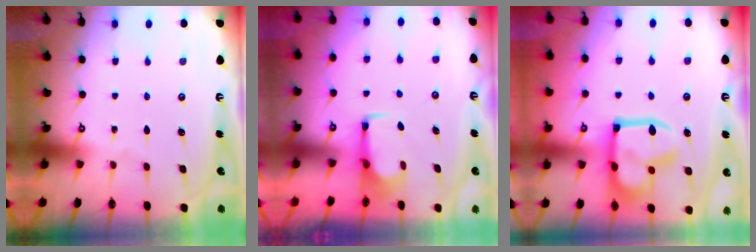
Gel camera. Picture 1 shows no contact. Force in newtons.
{"total": 2.7, "press": 2.6, "slide": 0.4}
{"total": 17.7, "press": 17.7, "slide": 1.5}